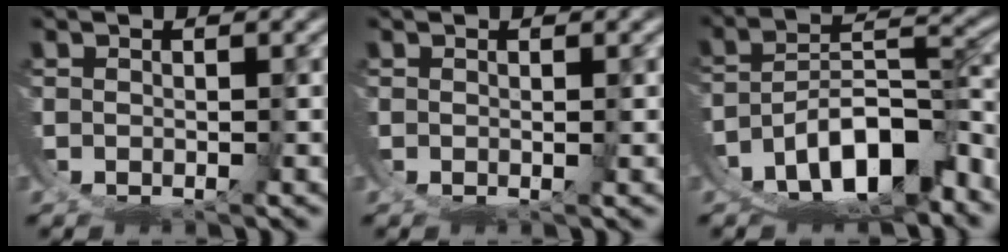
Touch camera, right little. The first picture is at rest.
{"total": 0.6, "force": [0.2, 0.4, 0.4], "torque": [-0.008, 0.003, 0.001]}
{"total": 12.9, "force": [-6.7, 8.3, 7.4], "torque": [-0.136, -0.030, -0.104]}